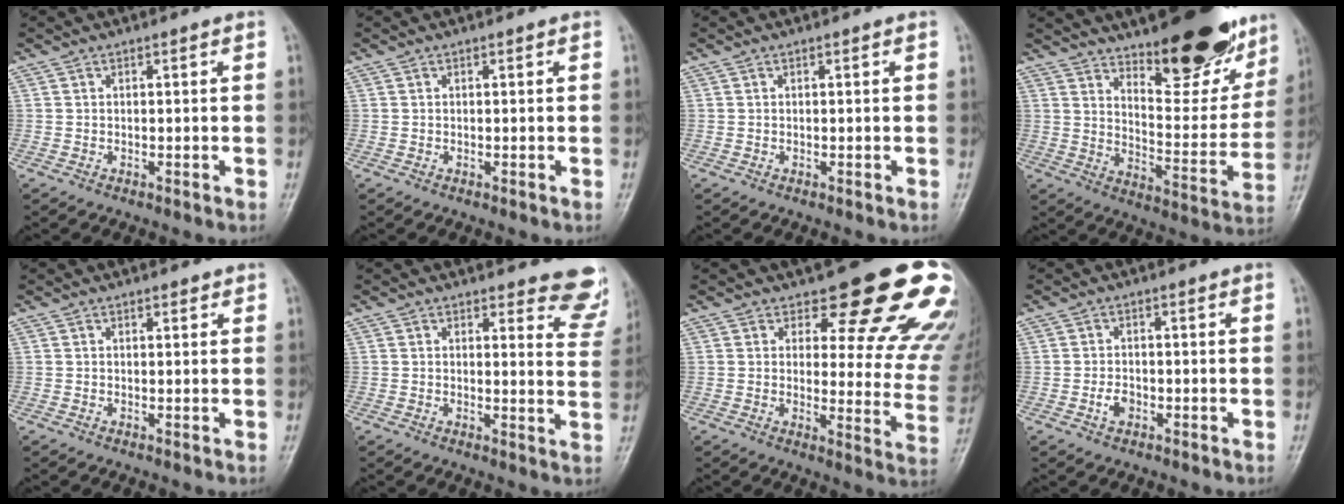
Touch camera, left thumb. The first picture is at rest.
{"total": 0.0}
{"total": 0.0}
{"total": 24.0, "force": [17.2, 8.2, 14.5], "torque": [-0.158, -0.101, 0.248]}
{"total": 1.4, "force": [1.0, 0.7, 0.7], "torque": [-0.005, -0.003, 0.010]}
{"total": 9.1, "force": [8.4, 2.8, 2.3], "torque": [0.021, -0.061, 0.064]}
{"total": 18.8, "force": [14.2, 6.7, 10.3], "torque": [-0.072, -0.091, 0.156]}
{"total": 2.4, "force": [-0.9, 1.6, 1.5], "torque": [-0.023, 0.004, -0.018]}